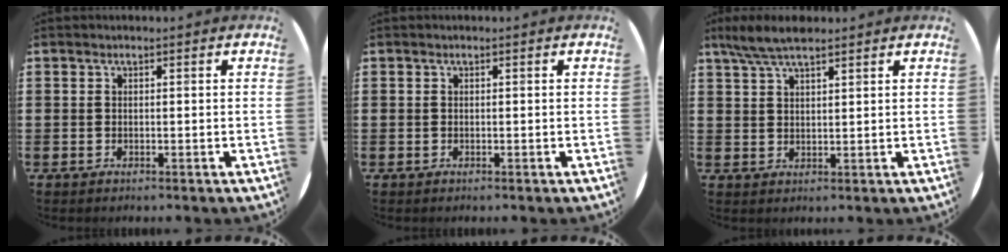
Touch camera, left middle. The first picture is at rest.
{"total": 0.0}
{"total": 5.2, "force": [4.3, 1.0, 2.8], "torque": [-0.064, -0.003, 0.078]}